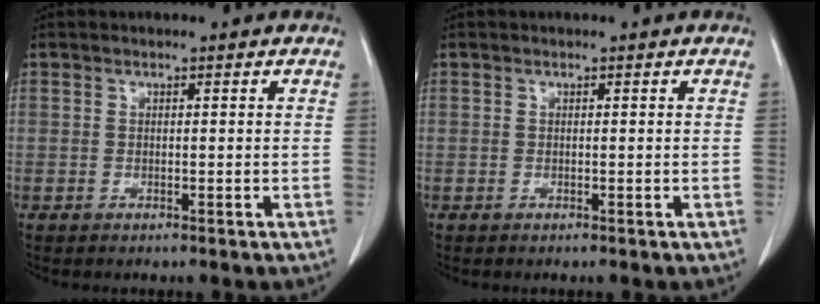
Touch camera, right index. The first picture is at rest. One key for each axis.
{"total": 0.0}